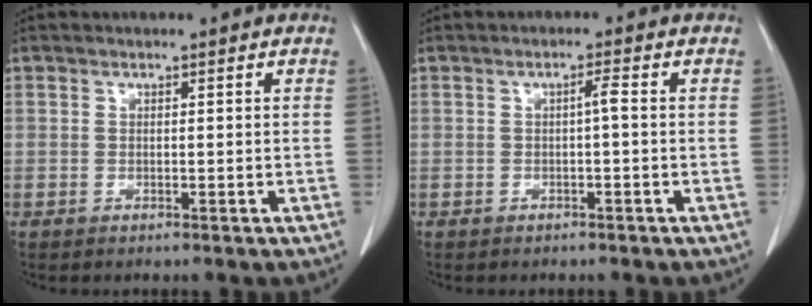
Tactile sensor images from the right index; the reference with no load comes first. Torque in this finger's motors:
{"motor_torque": [0.25, -0.22, 0.09, 0.04]}